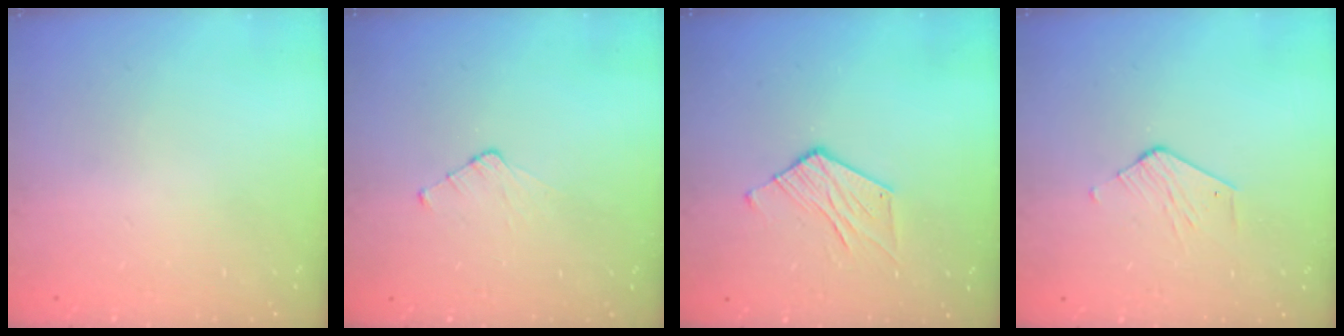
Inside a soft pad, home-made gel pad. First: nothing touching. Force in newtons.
{"total": 4.1, "press": 4.1, "slide": 0.4}
{"total": 6.5, "press": 6.5, "slide": 0.3}
{"total": 2.8, "press": 2.8, "slide": 0.2}